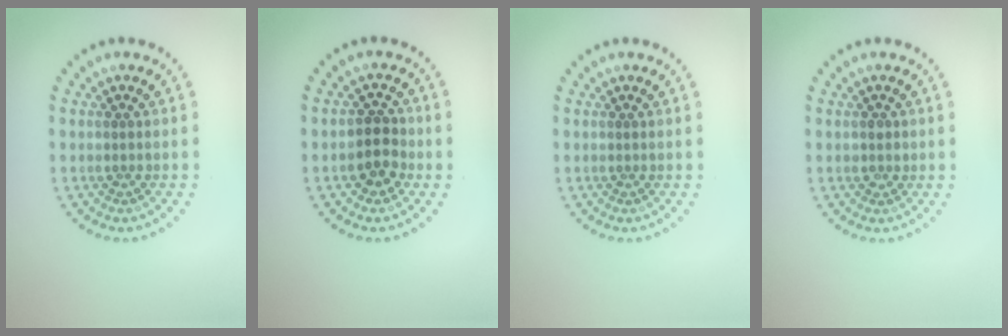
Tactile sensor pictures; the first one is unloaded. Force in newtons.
{"total": 2.5, "press": 2.3, "slide": 0.9}
{"total": 0.0}
{"total": 0.9, "press": 0.9, "slide": 0.4}